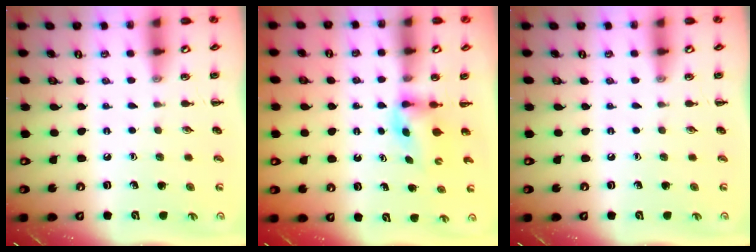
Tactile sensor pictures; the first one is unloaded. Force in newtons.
{"total": 2.9, "press": 2.7, "slide": 1.0}
{"total": 0.0}